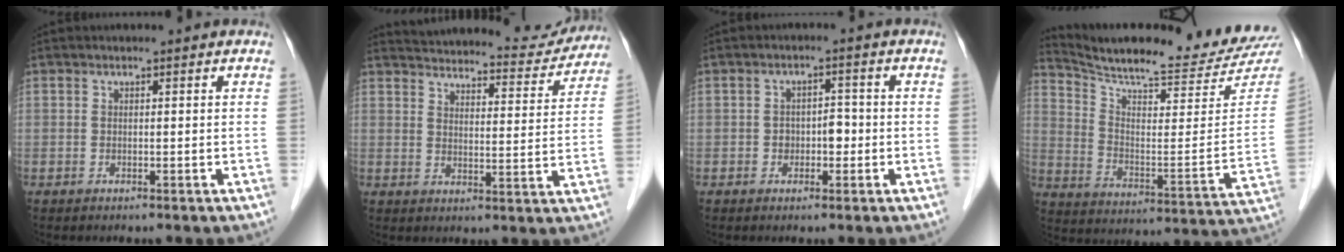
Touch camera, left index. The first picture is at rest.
{"total": 18.5, "force": [17.8, 3.6, 3.5], "torque": [-0.041, -0.025, 0.222]}
{"total": 2.9, "force": [-0.7, 1.8, 2.1], "torque": [-0.028, 0.012, -0.010]}
{"total": 22.1, "force": [21.2, 0.9, 6.2], "torque": [-0.114, -0.095, 0.290]}